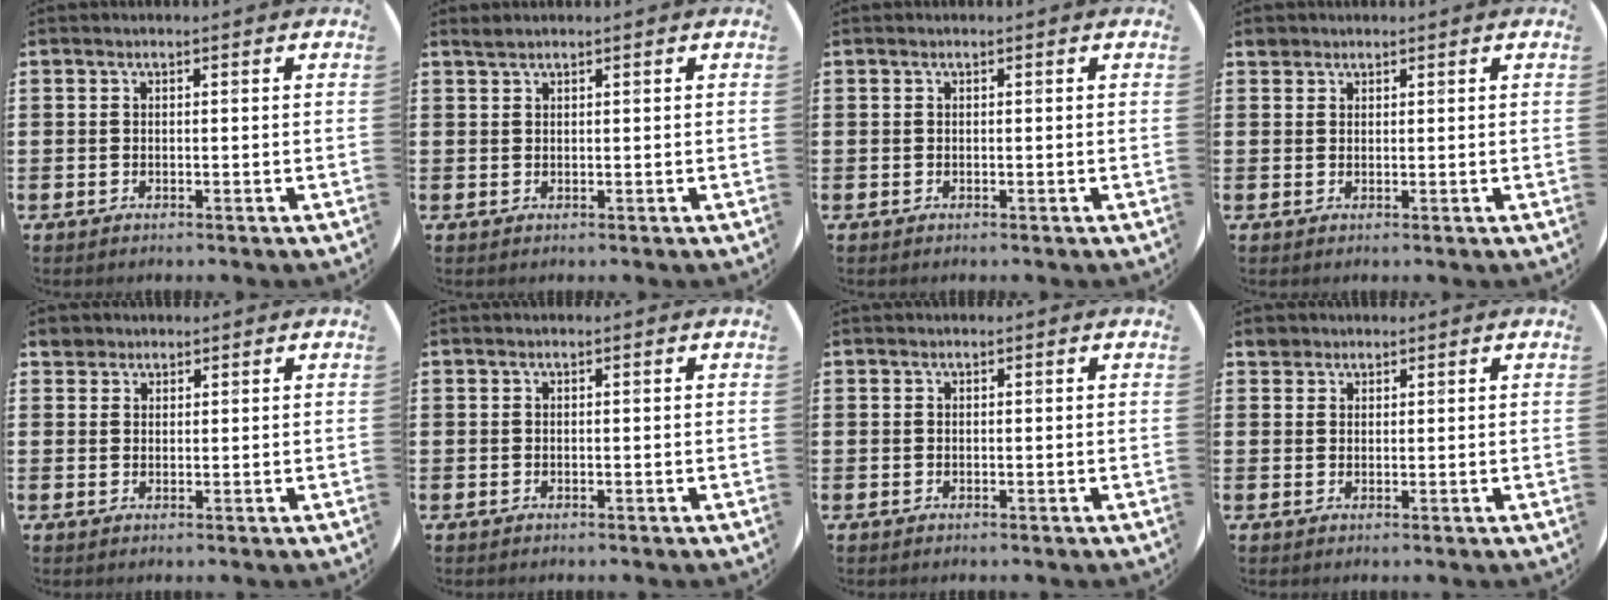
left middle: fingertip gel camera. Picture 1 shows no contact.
{"total": 0.6, "force": [0.6, -0.1, 0.0], "torque": [0.000, 0.000, 0.011]}
{"total": 0.0}
{"total": 1.2, "force": [1.1, 0.6, 0.0], "torque": [0.006, 0.000, 0.019]}
{"total": 1.9, "force": [1.7, 0.9, 0.0], "torque": [0.005, 0.001, 0.031]}
{"total": 0.0}
{"total": 0.0}
{"total": 1.9, "force": [1.6, 0.9, 0.1], "torque": [0.004, 0.001, 0.030]}